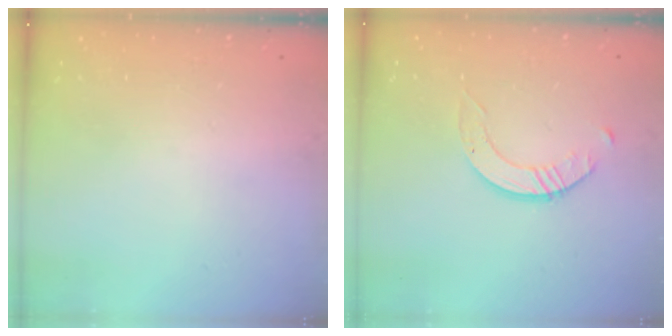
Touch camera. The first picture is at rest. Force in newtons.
{"total": 1.6, "press": 1.6, "slide": 0.2}